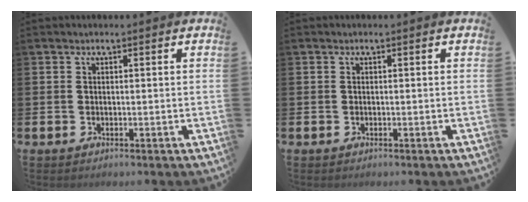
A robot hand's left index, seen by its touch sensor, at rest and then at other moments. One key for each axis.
{"total": 0.0}